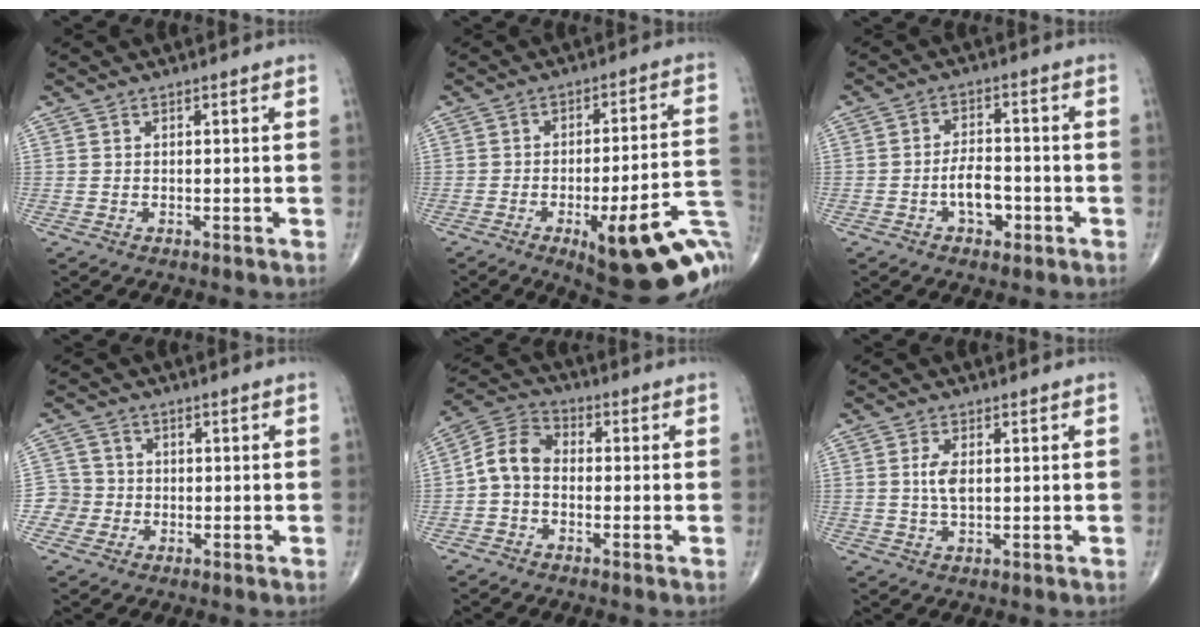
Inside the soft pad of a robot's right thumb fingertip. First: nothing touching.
{"total": 23.1, "force": [-8.9, 6.7, 20.2], "torque": [-0.194, 0.041, -0.102]}
{"total": 6.0, "force": [-2.2, 3.5, 4.3], "torque": [-0.056, 0.022, -0.039]}
{"total": 4.8, "force": [-1.5, 4.6, -0.1], "torque": [0.031, 0.014, -0.037]}
{"total": 6.9, "force": [-1.2, 4.9, 4.7], "torque": [-0.079, 0.028, -0.041]}
{"total": 3.5, "force": [0.4, 1.6, 3.1], "torque": [-0.066, -0.001, 0.010]}